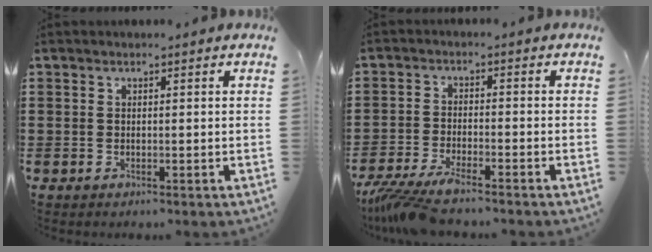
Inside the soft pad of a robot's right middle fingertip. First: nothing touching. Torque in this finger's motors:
{"motor_torque": [1.26, 0.01, 0.37, 0.12]}